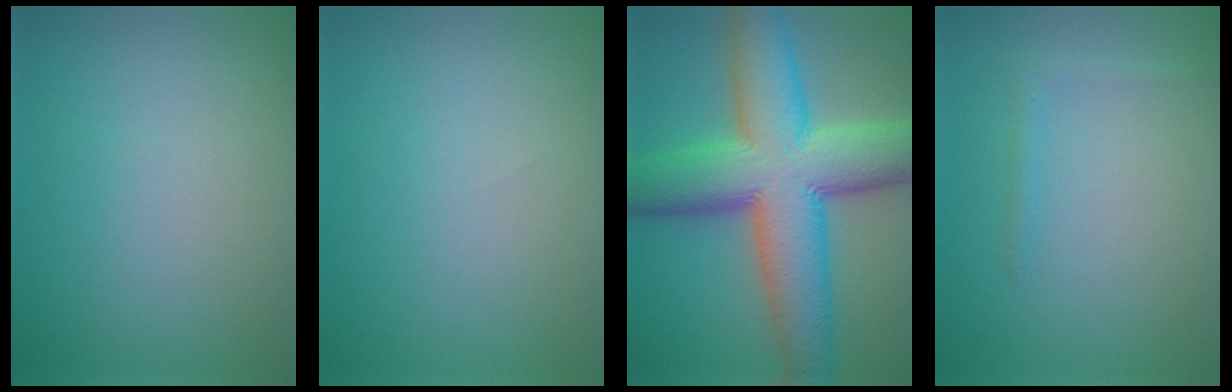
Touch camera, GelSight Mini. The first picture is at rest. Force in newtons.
{"total": 0.0}
{"total": 13.9, "press": 13.9, "slide": 0.3}
{"total": 1.1, "press": 1.1, "slide": 0.1}